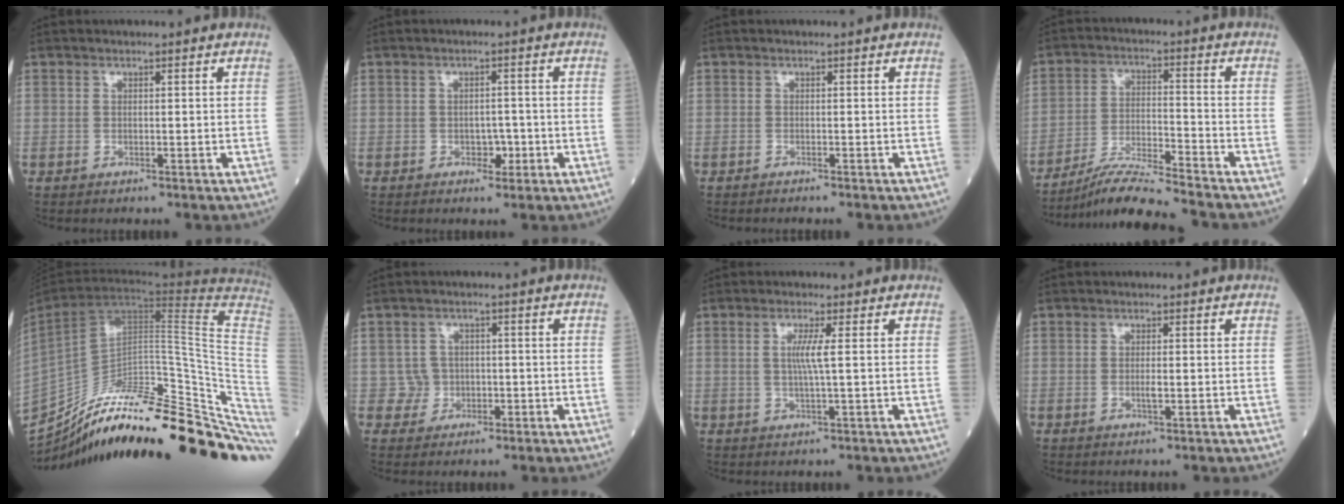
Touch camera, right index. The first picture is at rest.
{"total": 2.3, "force": [-1.0, 1.5, 1.4], "torque": [-0.015, 0.005, -0.011]}
{"total": 1.2, "force": [-1.1, 0.0, 0.5], "torque": [-0.007, 0.000, -0.014]}
{"total": 10.1, "force": [-9.2, -1.2, 3.9], "torque": [-0.068, -0.012, -0.168]}
{"total": 35.3, "force": [-27.0, 5.0, 22.1], "torque": [-0.230, -0.011, -0.379]}
{"total": 2.9, "force": [-0.7, 2.8, -0.2], "torque": [0.017, 0.011, -0.011]}
{"total": 3.1, "force": [0.4, -0.6, 3.0], "torque": [-0.063, -0.005, 0.005]}
{"total": 1.1, "force": [-0.1, 0.2, 1.1], "torque": [-0.026, -0.001, 0.002]}